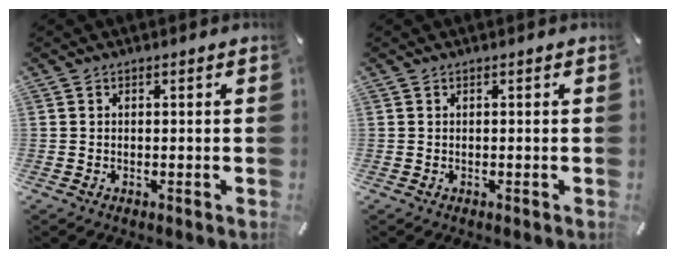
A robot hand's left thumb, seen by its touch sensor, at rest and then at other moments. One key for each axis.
{"total": 0.0}